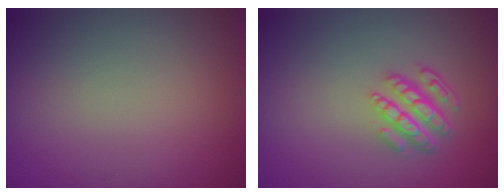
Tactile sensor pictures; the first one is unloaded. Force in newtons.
{"total": 4.4, "press": 3.2, "slide": 3.0}